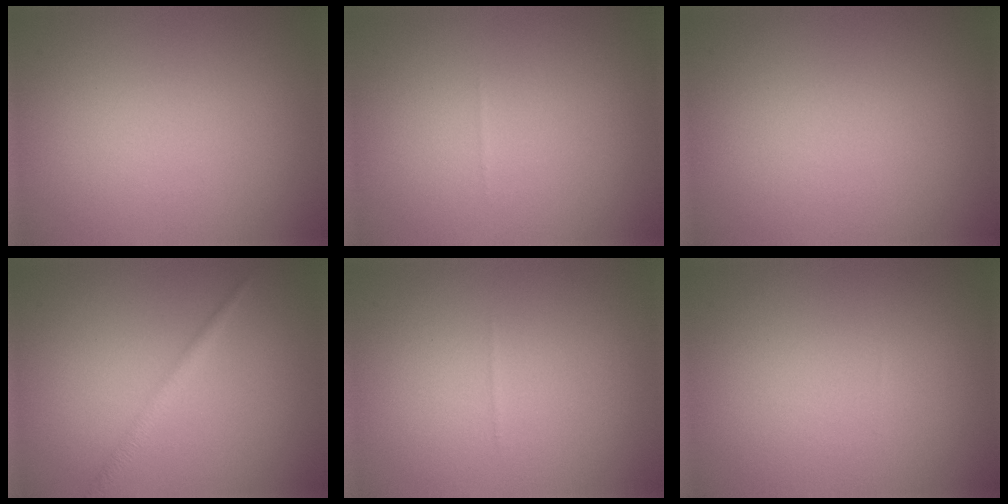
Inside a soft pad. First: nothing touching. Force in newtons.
{"total": 0.0}
{"total": 0.0}
{"total": 1.4, "press": 1.4, "slide": 0.0}
{"total": 0.0}
{"total": 0.0}